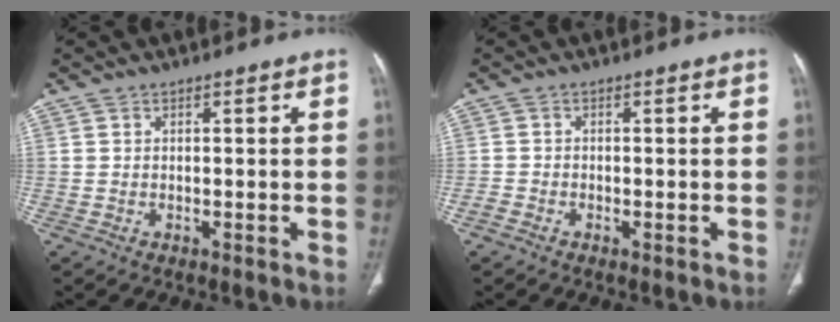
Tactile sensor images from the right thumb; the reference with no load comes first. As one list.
[{"total": 1.5, "force": [-0.9, 0.9, 0.8], "torque": [-0.014, 0.003, -0.019]}]